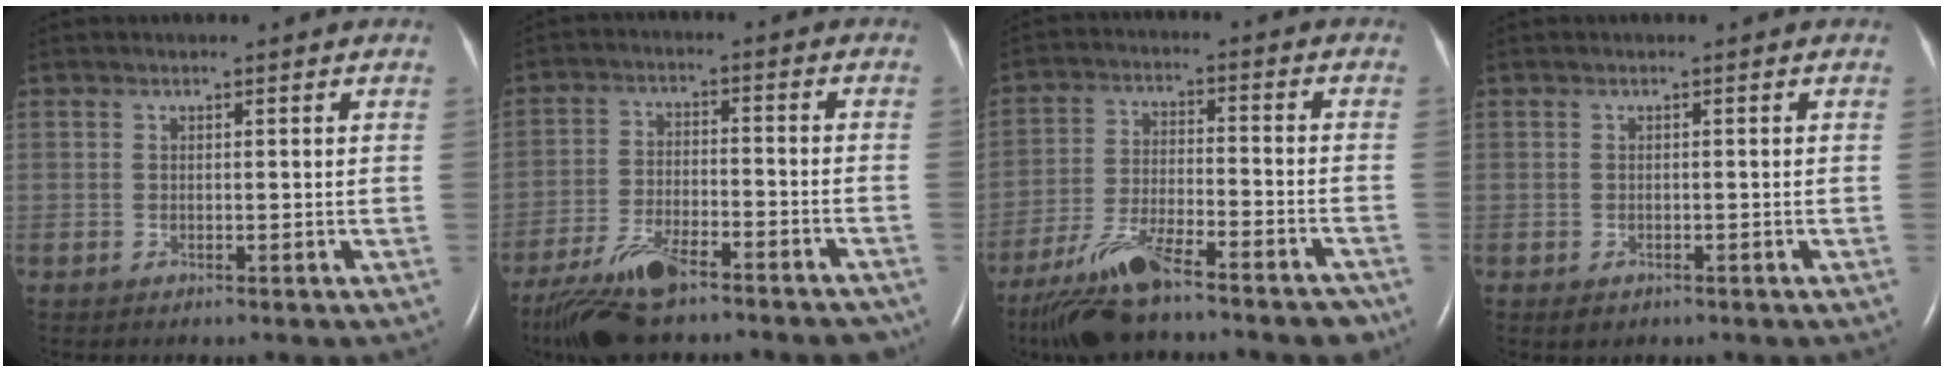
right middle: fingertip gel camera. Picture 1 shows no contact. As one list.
[{"total": 14.3, "force": [-11.4, 3.4, 7.9], "torque": [-0.138, -0.009, -0.189]}, {"total": 14.5, "force": [-11.6, 2.8, 8.3], "torque": [-0.145, -0.009, -0.198]}, {"total": 1.2, "force": [-0.6, 0.9, 0.5], "torque": [-0.006, 0.002, -0.003]}]